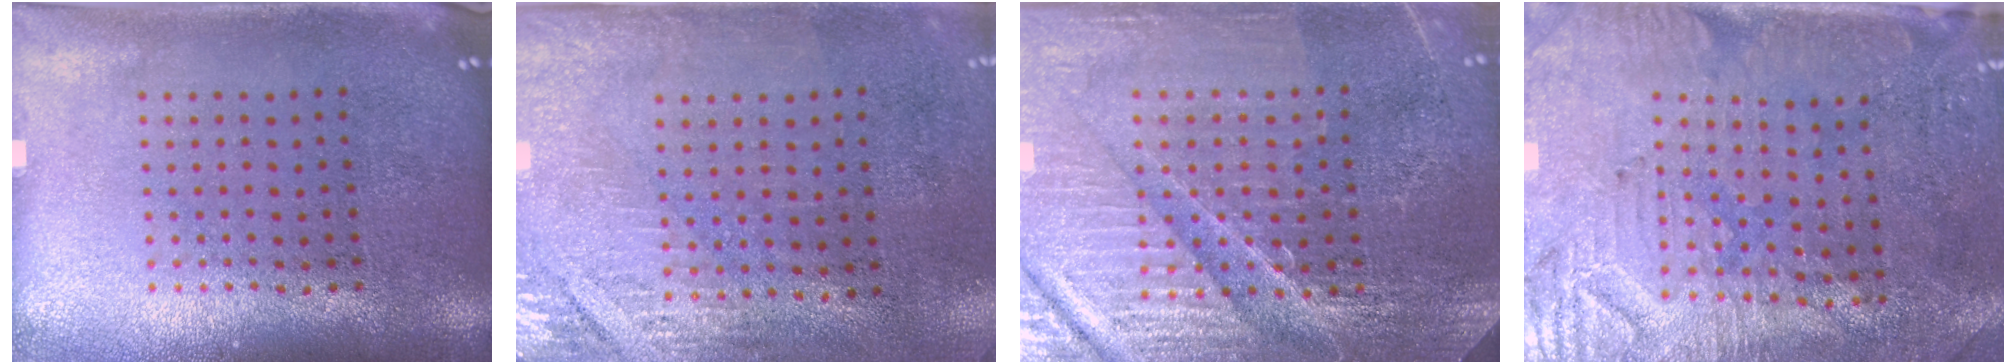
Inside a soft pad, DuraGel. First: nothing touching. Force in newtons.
{"total": 2.9, "press": 2.5, "slide": 1.4}
{"total": 5.2, "press": 4.8, "slide": 1.8}
{"total": 3.1, "press": 2.8, "slide": 1.4}